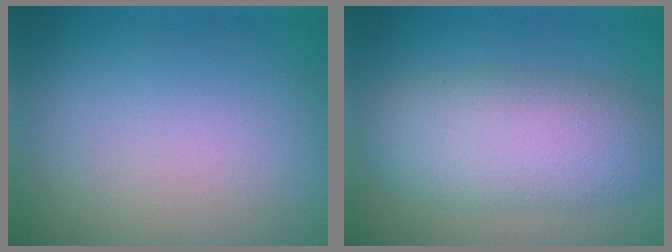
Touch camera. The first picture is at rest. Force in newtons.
{"total": 7.0, "press": 7.0, "slide": 0.3}